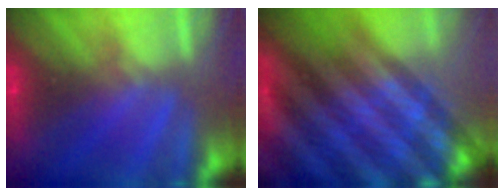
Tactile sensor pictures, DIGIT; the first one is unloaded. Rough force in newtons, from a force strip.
{"total": 7.1}